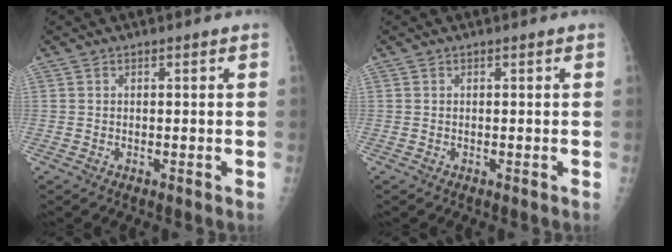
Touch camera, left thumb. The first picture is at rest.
{"total": 0.0}